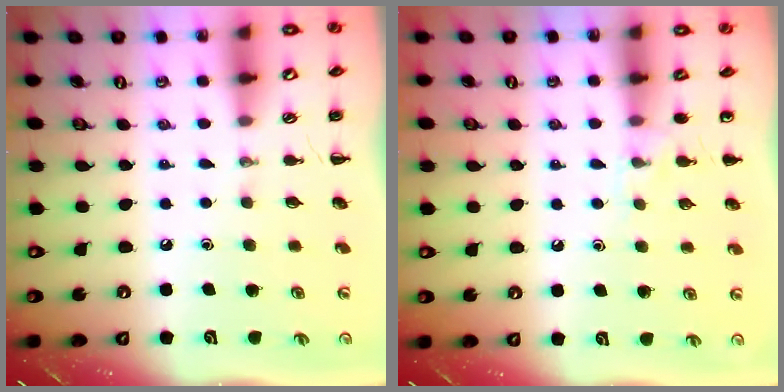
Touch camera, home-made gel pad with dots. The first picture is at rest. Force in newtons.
{"total": 5.2, "press": 4.9, "slide": 1.7}